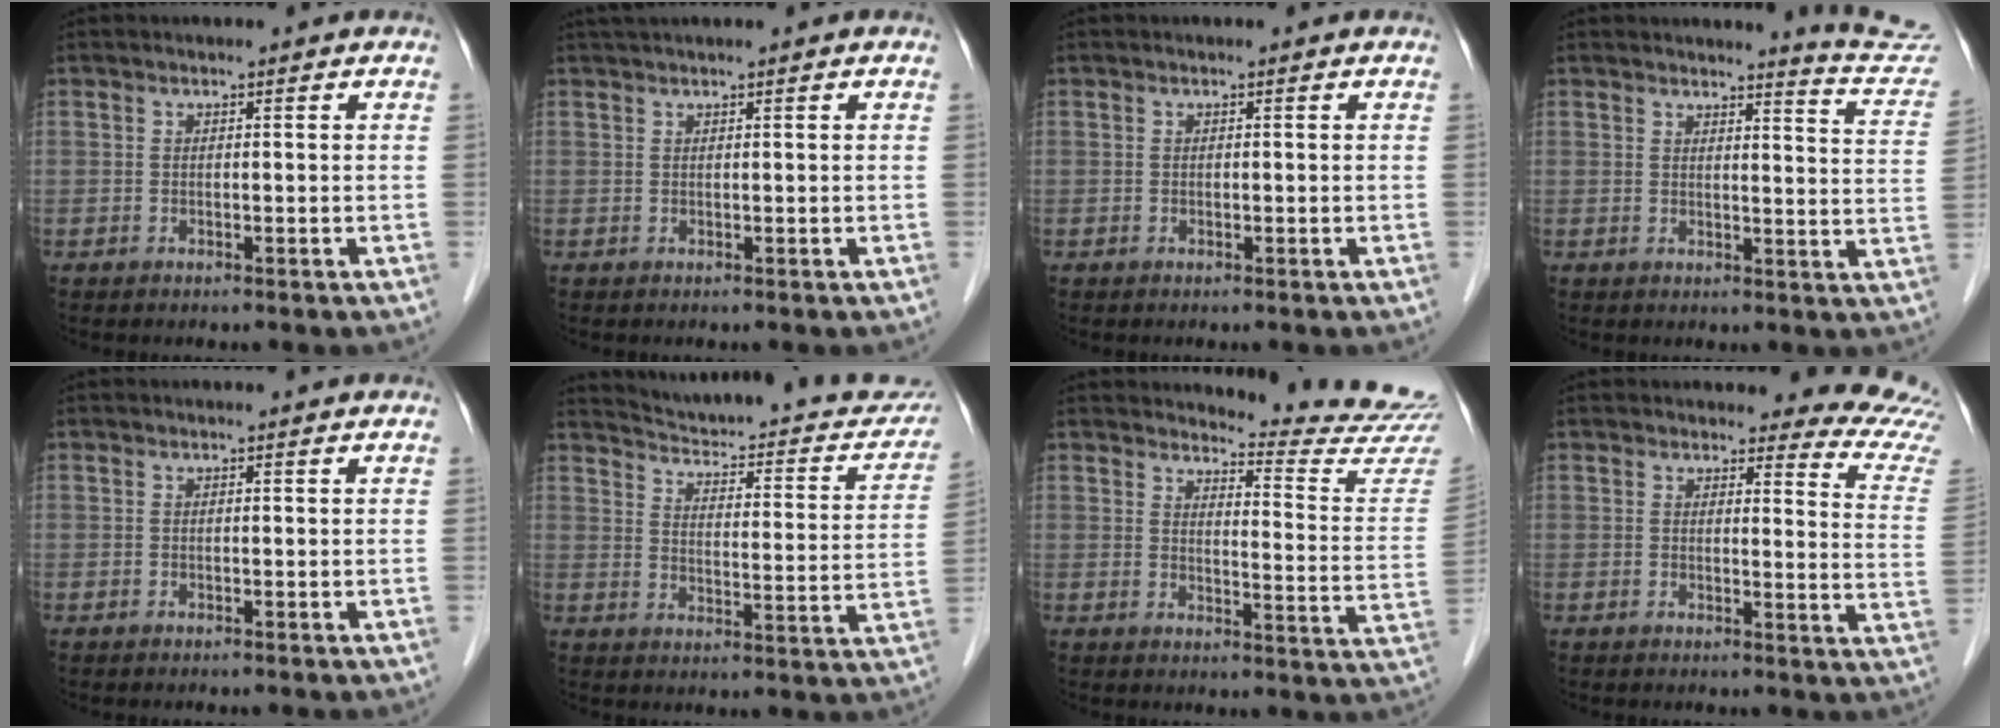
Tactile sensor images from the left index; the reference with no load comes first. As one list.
[{"total": 1.6, "force": [1.4, -0.3, 0.8], "torque": [-0.014, 0.018, 0.031]}, {"total": 0.0}, {"total": 8.7, "force": [8.6, -1.1, 0.0], "torque": [-0.008, -0.082, 0.081]}, {"total": 0.0}, {"total": 22.5, "force": [20.1, 5.3, 8.5], "torque": [-0.110, -0.036, 0.237]}, {"total": 13.8, "force": [13.7, -1.5, 1.0], "torque": [-0.009, -0.124, 0.146]}, {"total": 10.7, "force": [10.6, 0.5, 0.7], "torque": [0.022, -0.101, 0.079]}]